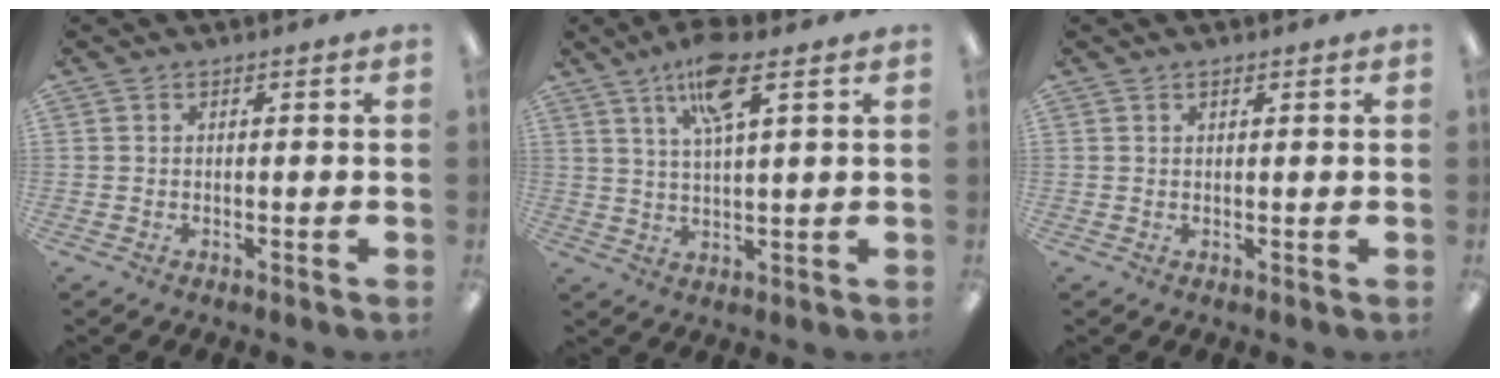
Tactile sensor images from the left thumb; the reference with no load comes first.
{"total": 10.0, "force": [5.9, 2.4, 7.7], "torque": [-0.139, -0.006, 0.097]}
{"total": 0.7, "force": [0.6, 0.2, 0.4], "torque": [-0.009, 0.001, 0.010]}